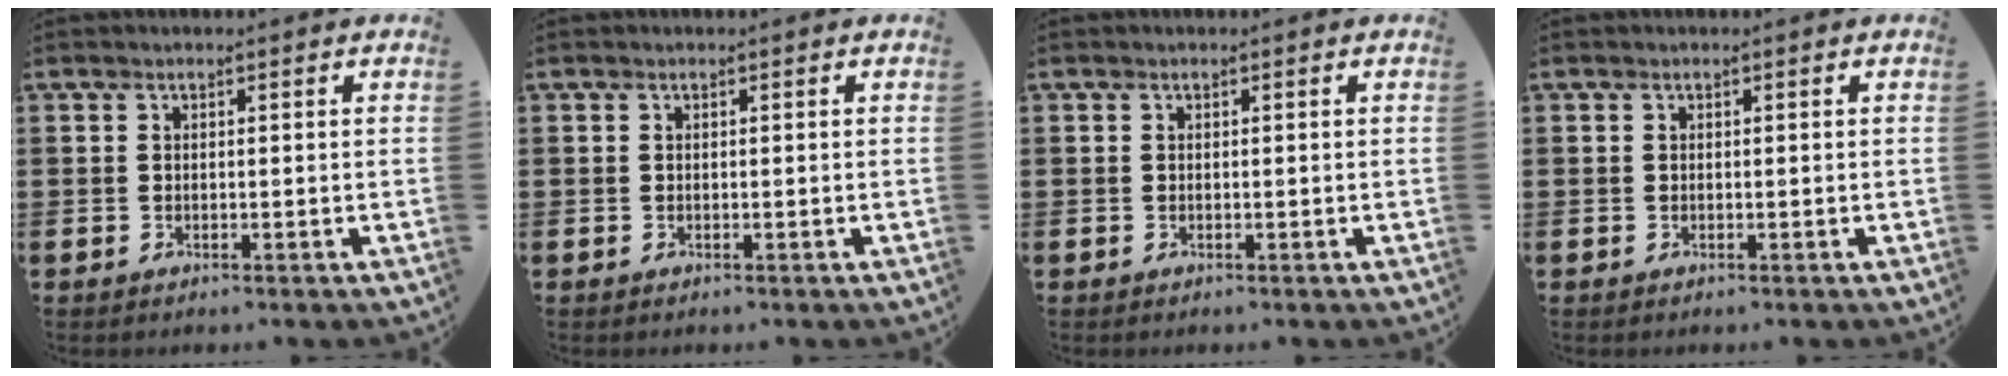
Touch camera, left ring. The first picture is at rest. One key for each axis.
{"total": 0.0}
{"total": 0.0}
{"total": 0.0}